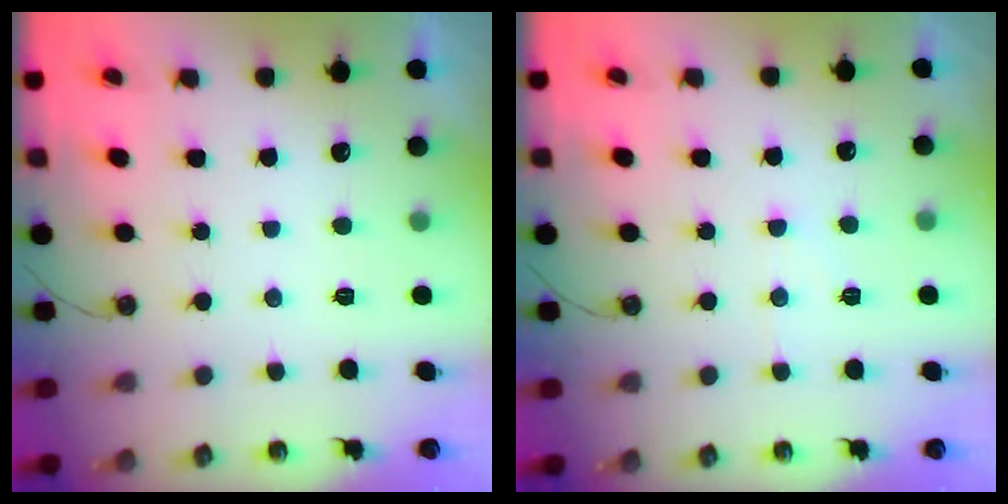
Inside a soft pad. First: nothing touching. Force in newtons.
{"total": 4.9, "press": 4.9, "slide": 0.8}